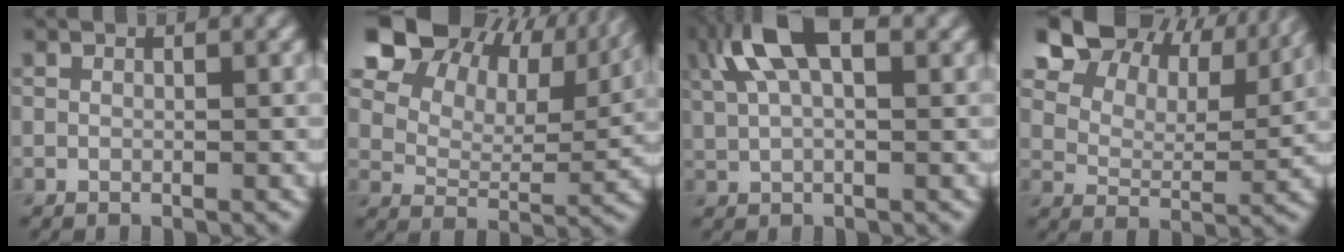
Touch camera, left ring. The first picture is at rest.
{"total": 19.5, "force": [11.8, 11.5, 10.4], "torque": [-0.194, 0.062, 0.206]}
{"total": 7.0, "force": [3.4, 2.8, 5.4], "torque": [-0.115, 0.021, 0.059]}
{"total": 16.1, "force": [10.7, 8.7, 8.2], "torque": [-0.162, 0.031, 0.185]}